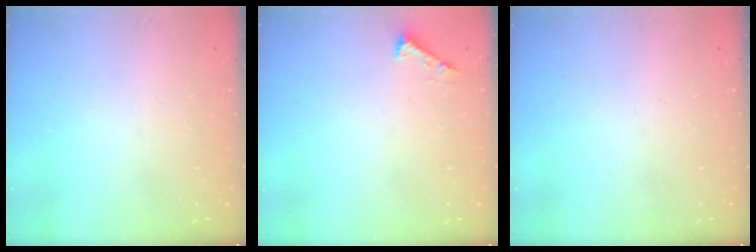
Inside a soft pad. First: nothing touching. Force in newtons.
{"total": 2.3, "press": 2.3, "slide": 0.3}
{"total": 0.0}